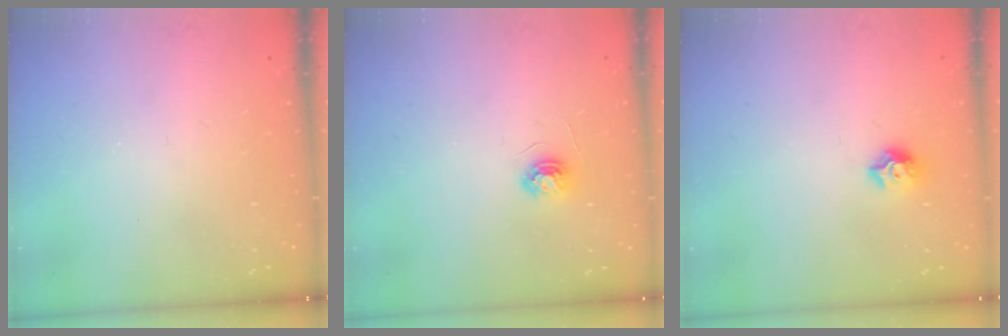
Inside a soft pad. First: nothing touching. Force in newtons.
{"total": 4.4, "press": 4.4, "slide": 0.5}
{"total": 8.2, "press": 8.1, "slide": 1.0}